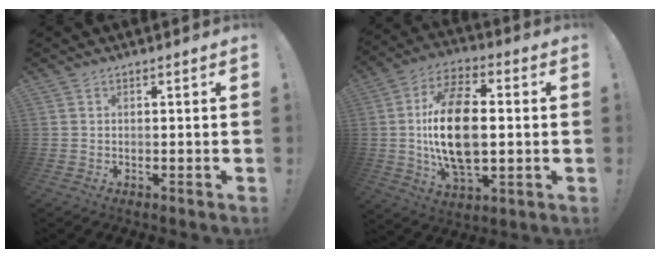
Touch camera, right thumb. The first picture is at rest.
{"total": 19.1, "force": [0.1, 11.0, 15.6], "torque": [-0.293, -0.001, -0.004]}